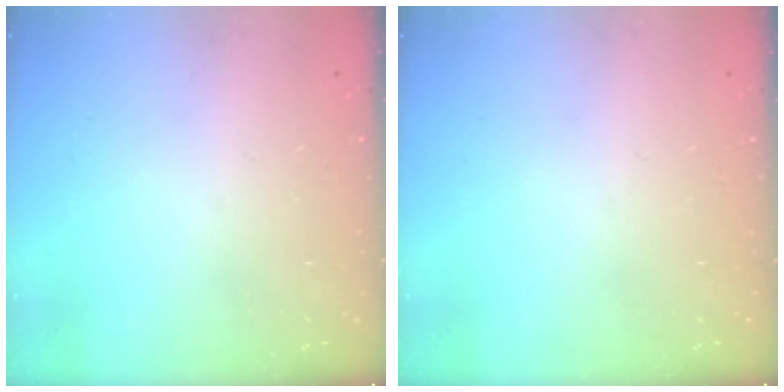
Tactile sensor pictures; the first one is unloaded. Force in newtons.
{"total": 0.0}